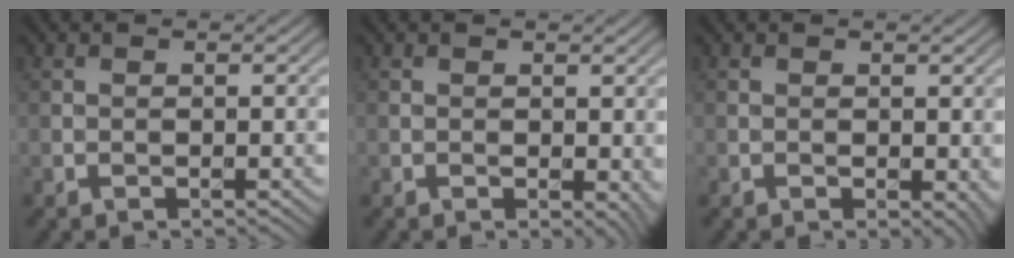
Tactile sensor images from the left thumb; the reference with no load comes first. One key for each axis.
{"total": 2.0, "fx": 0.1, "fy": 1.2, "fz": 1.7, "tx": -0.016, "ty": -0.007, "tz": 0.004}
{"total": 1.7, "fx": 0.0, "fy": 1.0, "fz": 1.4, "tx": -0.014, "ty": -0.007, "tz": 0.003}